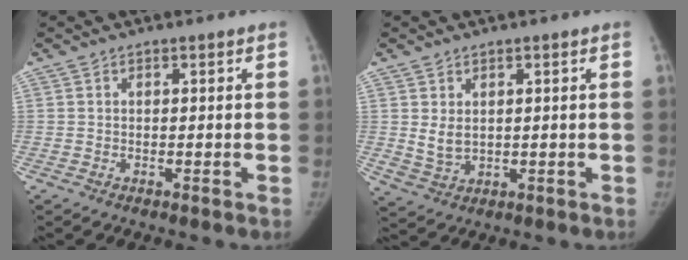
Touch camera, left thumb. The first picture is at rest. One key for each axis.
{"total": 3.6, "fx": 0.8, "fy": 2.6, "fz": 2.3, "tx": -0.037, "ty": -0.013, "tz": 0.029}